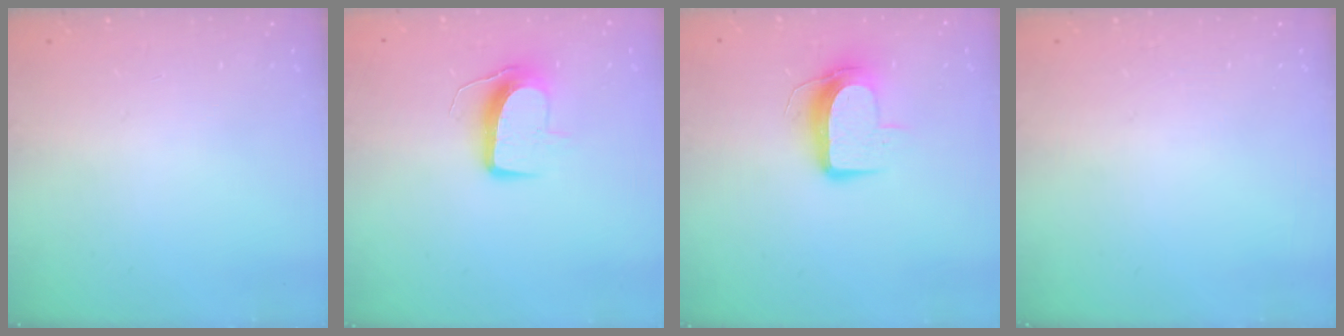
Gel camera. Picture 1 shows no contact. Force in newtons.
{"total": 11.0, "press": 11.0, "slide": 0.9}
{"total": 9.7, "press": 9.7, "slide": 0.8}
{"total": 0.0}